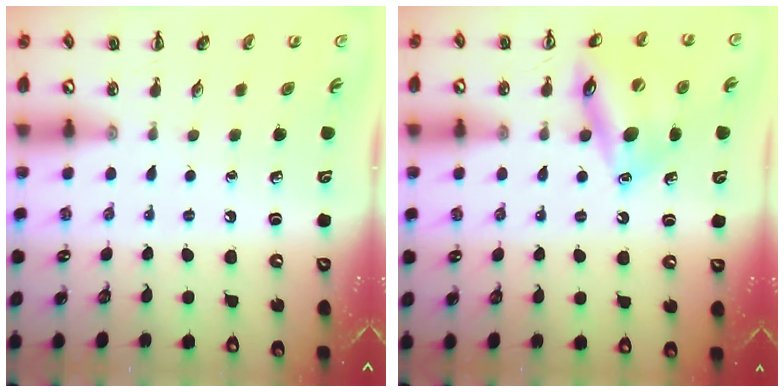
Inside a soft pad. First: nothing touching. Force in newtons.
{"total": 15.5, "press": 15.4, "slide": 1.9}